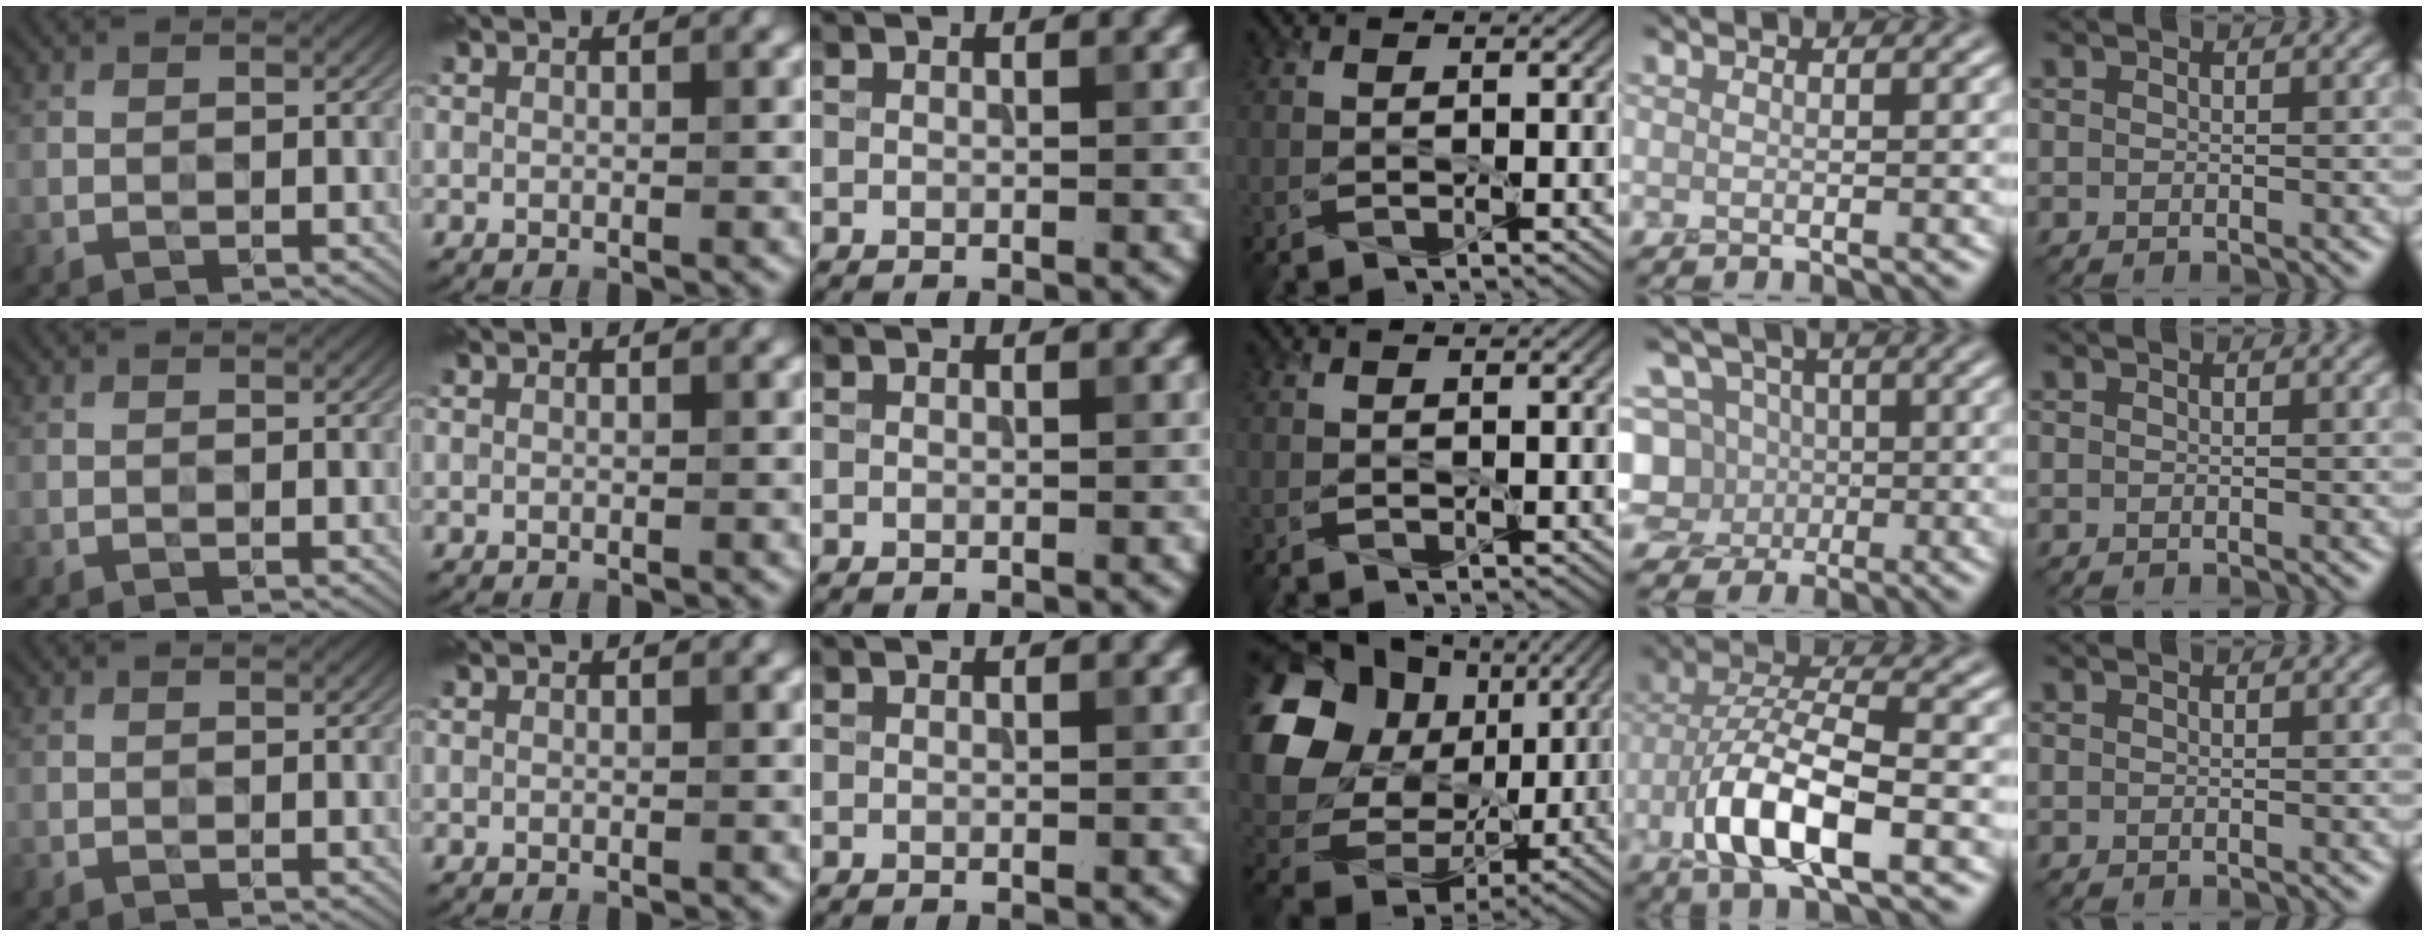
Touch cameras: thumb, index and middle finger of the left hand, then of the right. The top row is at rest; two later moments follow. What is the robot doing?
{"motion": "peel", "object": "bandage"}